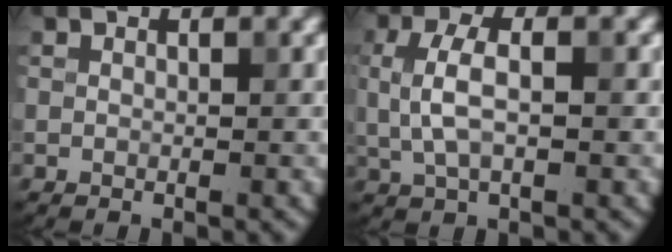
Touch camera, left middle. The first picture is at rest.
{"total": 4.0, "force": [0.2, 1.8, 3.6], "torque": [-0.081, 0.005, 0.004]}